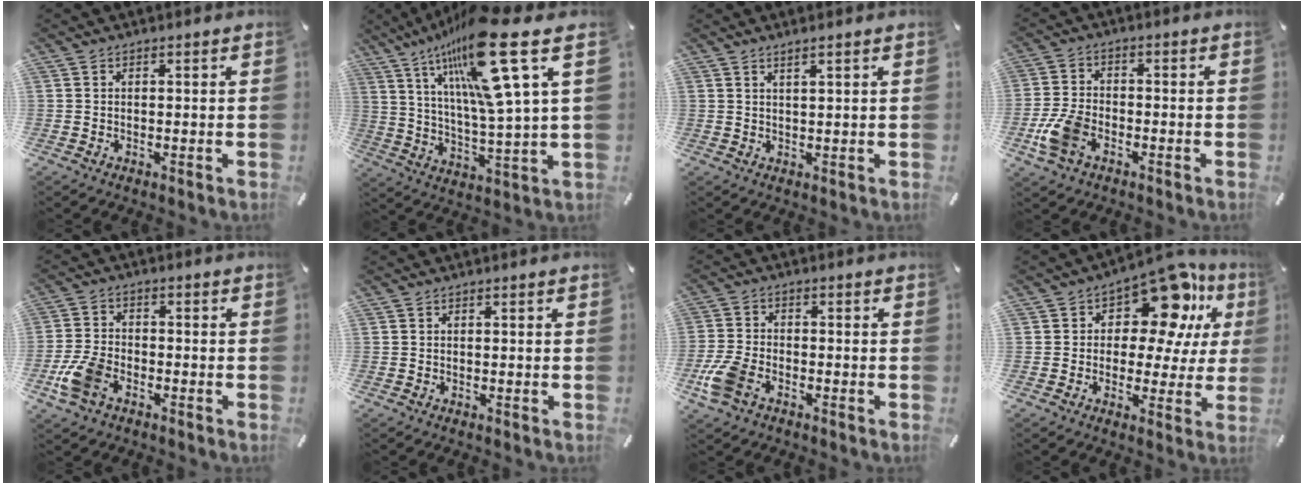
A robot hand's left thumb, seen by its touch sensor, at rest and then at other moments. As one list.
[{"total": 22.0, "force": [13.7, 3.0, 17.0], "torque": [-0.317, -0.082, 0.206]}, {"total": 1.8, "force": [1.3, -0.2, 1.2], "torque": [-0.024, -0.002, 0.022]}, {"total": 7.7, "force": [-3.6, 4.8, 4.8], "torque": [-0.113, 0.011, -0.067]}, {"total": 7.8, "force": [-4.0, 4.7, 4.7], "torque": [-0.109, 0.012, -0.075]}, {"total": 0.0}, {"total": 7.1, "force": [-3.7, 3.9, 4.6], "torque": [-0.115, 0.005, -0.073]}, {"total": 14.6, "force": [8.9, 7.2, 9.0], "torque": [-0.127, -0.072, 0.152]}]